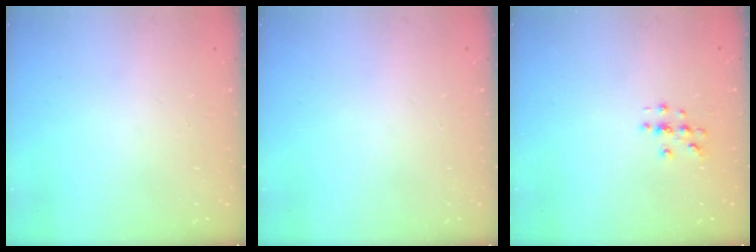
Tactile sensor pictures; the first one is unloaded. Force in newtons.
{"total": 0.0}
{"total": 2.9, "press": 2.9, "slide": 0.3}